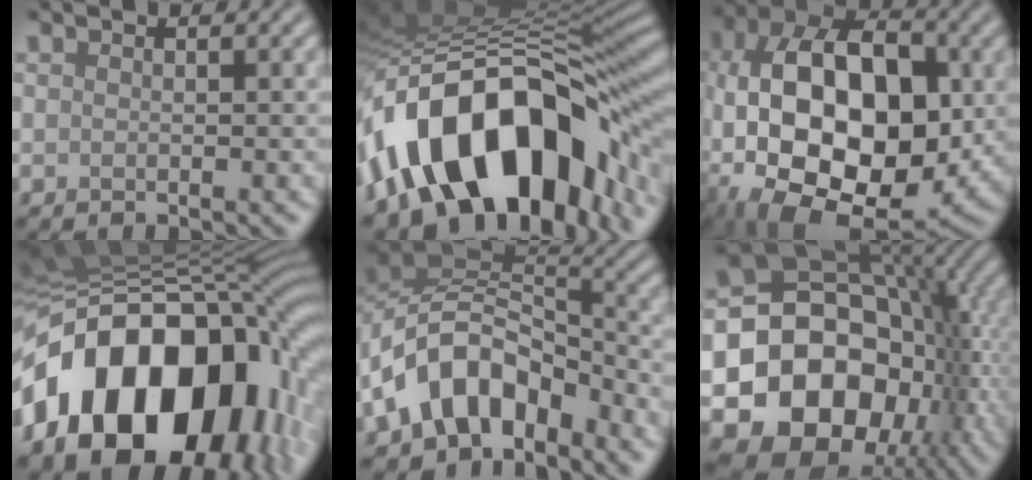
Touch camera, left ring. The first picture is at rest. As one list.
[{"total": 17.1, "force": [-5.8, 9.8, 12.8], "torque": [-0.204, 0.016, -0.098]}, {"total": 16.7, "force": [-2.7, 10.2, 13.0], "torque": [-0.214, -0.001, -0.048]}, {"total": 18.3, "force": [-5.7, 12.4, 12.2], "torque": [-0.194, 0.009, -0.093]}, {"total": 9.7, "force": [-4.9, 6.0, 5.8], "torque": [-0.091, 0.012, -0.101]}, {"total": 16.6, "force": [-4.7, 13.1, 9.1], "torque": [-0.155, -0.008, -0.086]}]